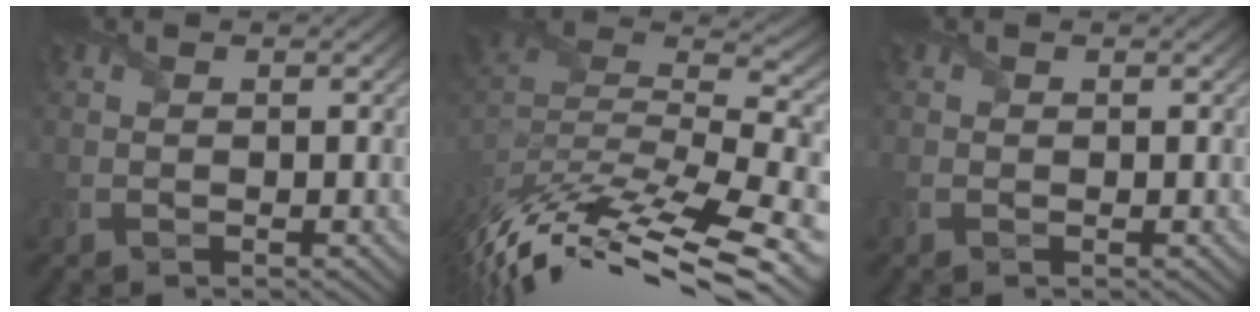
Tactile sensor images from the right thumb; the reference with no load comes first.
{"total": 13.1, "force": [-7.4, 3.9, 10.1], "torque": [-0.173, 0.027, -0.098]}
{"total": 1.1, "force": [-0.2, 0.8, 0.6], "torque": [-0.016, -0.001, -0.003]}